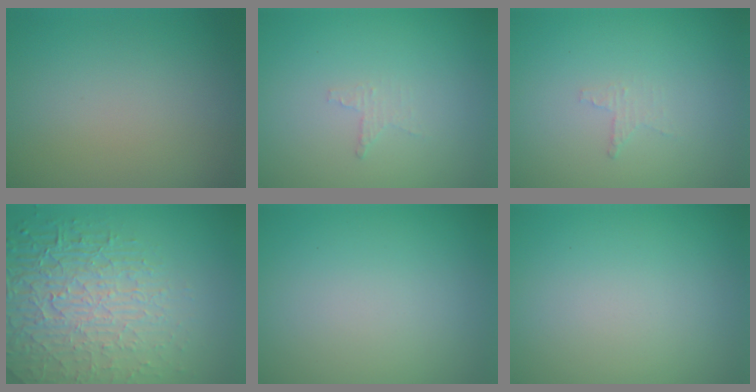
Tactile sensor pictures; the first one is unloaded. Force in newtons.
{"total": 0.9, "press": 0.8, "slide": 0.3}
{"total": 0.9, "press": 0.8, "slide": 0.3}
{"total": 8.8, "press": 6.0, "slide": 6.4}
{"total": 0.0}
{"total": 0.0}